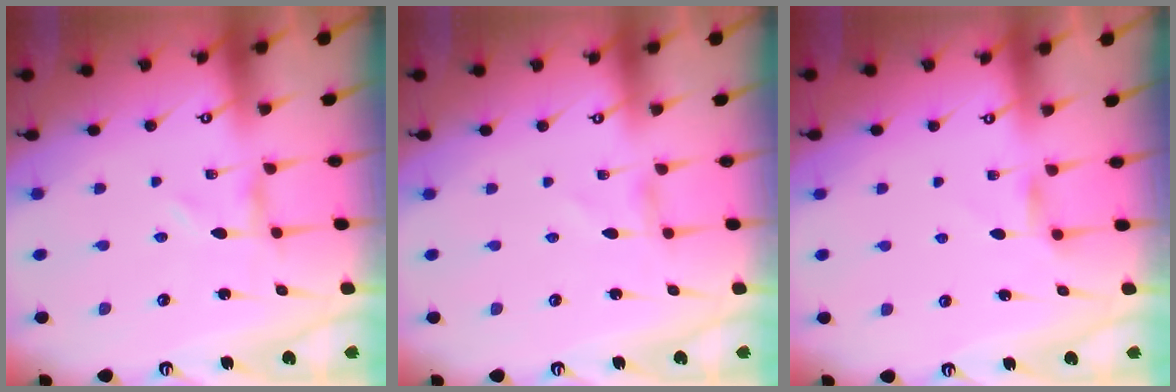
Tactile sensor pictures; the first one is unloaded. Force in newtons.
{"total": 0.0}
{"total": 3.3, "press": 3.3, "slide": 0.5}